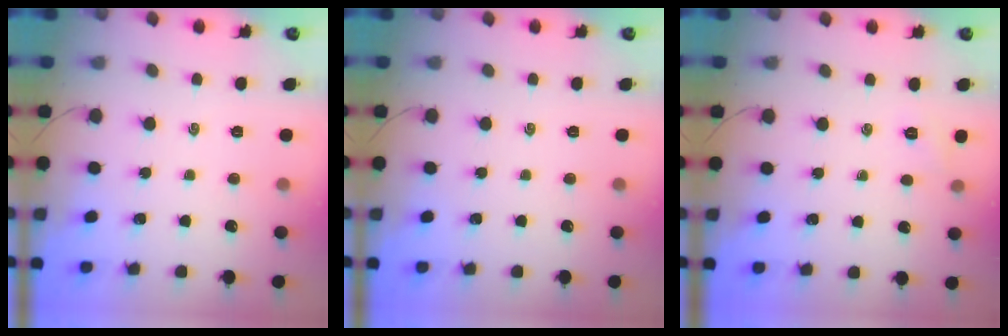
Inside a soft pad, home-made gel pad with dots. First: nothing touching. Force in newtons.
{"total": 0.0}
{"total": 3.5, "press": 3.3, "slide": 1.2}